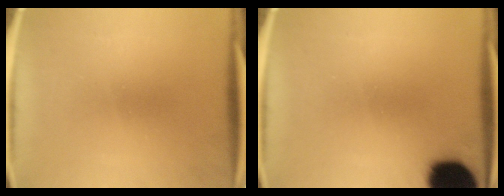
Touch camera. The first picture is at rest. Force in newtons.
{"total": 17.2}